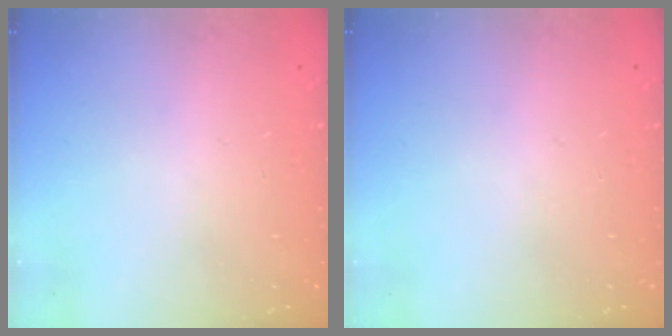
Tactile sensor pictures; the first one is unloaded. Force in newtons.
{"total": 0.0}